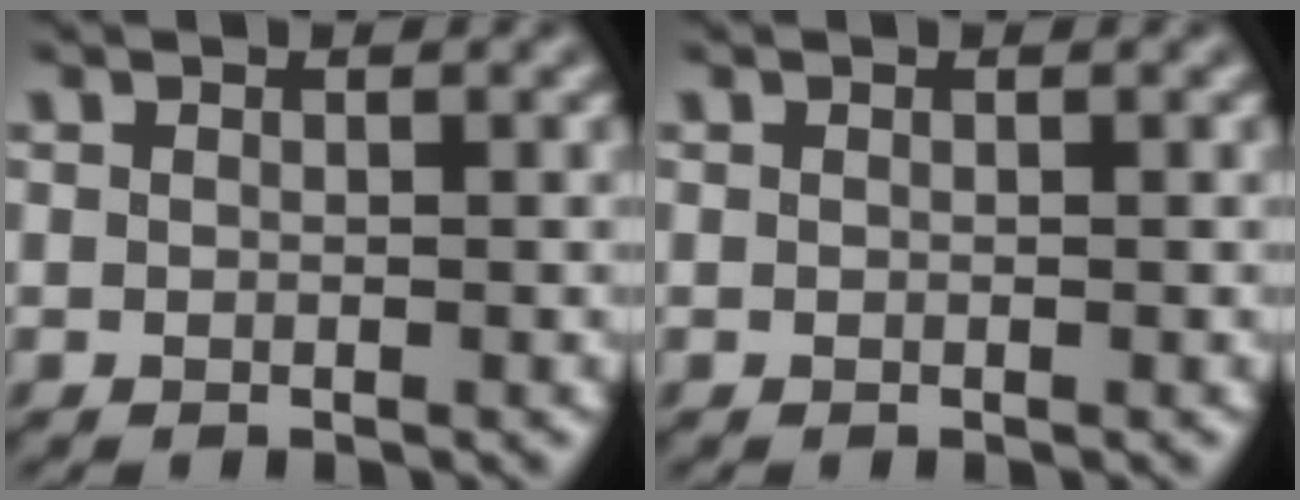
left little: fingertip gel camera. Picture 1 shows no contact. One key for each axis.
{"total": 0.0}